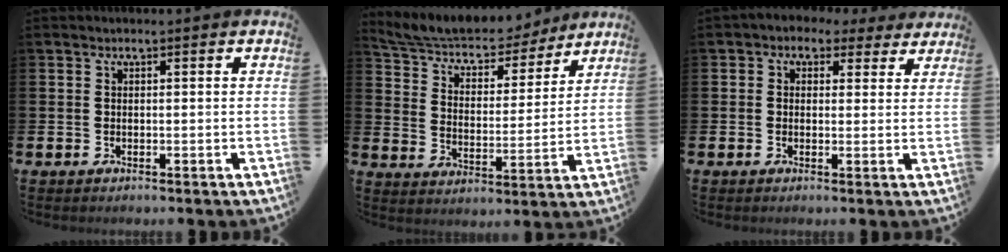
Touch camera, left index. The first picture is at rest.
{"total": 7.6, "force": [7.3, 2.0, 1.4], "torque": [-0.061, -0.056, 0.127]}
{"total": 2.5, "force": [1.5, 1.9, 0.3], "torque": [-0.009, -0.008, 0.020]}